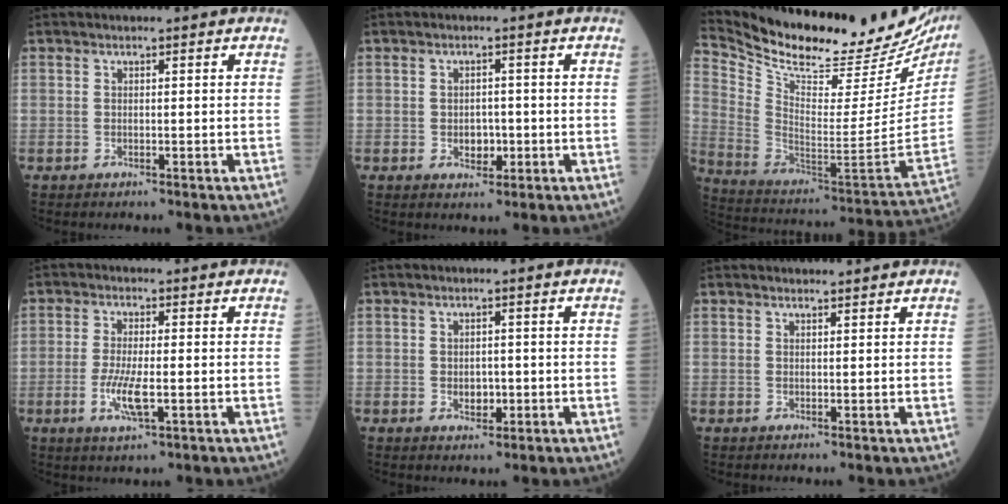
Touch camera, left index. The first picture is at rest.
{"total": 2.7, "force": [-0.7, 1.9, 1.7], "torque": [-0.023, 0.004, -0.007]}
{"total": 28.7, "force": [25.8, 6.0, 11.0], "torque": [-0.199, -0.076, 0.366]}
{"total": 5.0, "force": [-1.4, 0.9, 4.7], "torque": [-0.103, -0.009, -0.025]}
{"total": 2.2, "force": [-0.4, 1.6, 1.4], "torque": [-0.023, 0.002, -0.004]}
{"total": 2.1, "force": [2.1, 0.2, 0.2], "torque": [-0.006, 0.010, 0.028]}